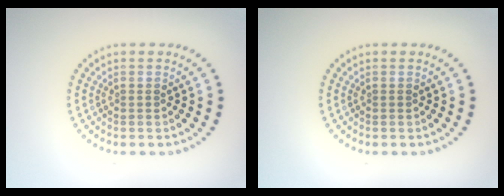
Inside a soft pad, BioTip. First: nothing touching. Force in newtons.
{"total": 0.0}